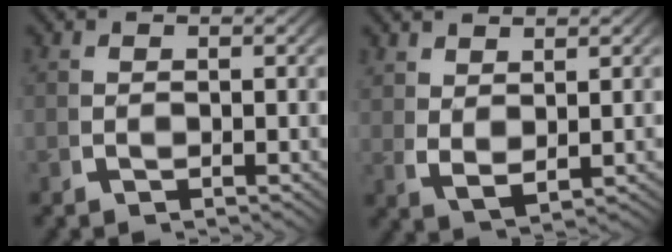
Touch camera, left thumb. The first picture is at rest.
{"total": 3.0, "force": [1.2, 1.6, 2.2], "torque": [-0.052, -0.014, 0.040]}